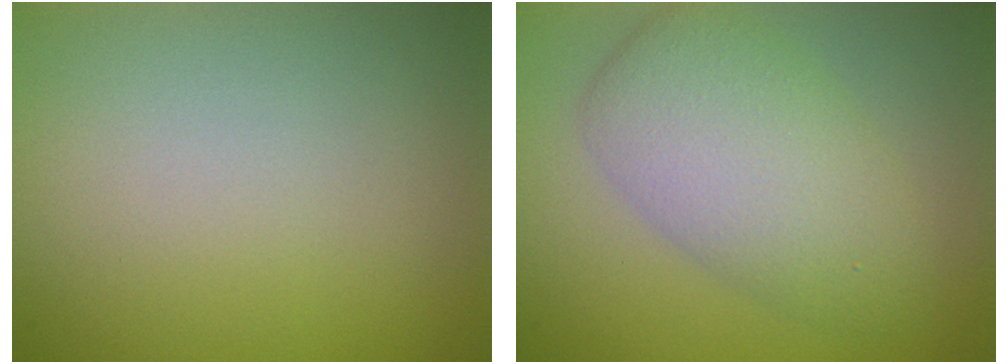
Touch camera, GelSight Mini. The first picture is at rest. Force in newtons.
{"total": 5.8, "press": 5.8, "slide": 0.3}